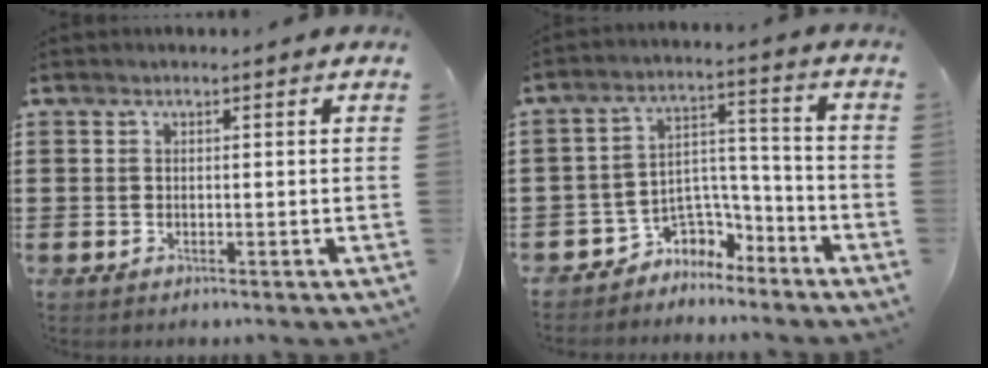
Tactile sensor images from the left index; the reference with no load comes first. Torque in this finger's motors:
{"motor_torque": [-0.10, 0.27, -0.01, -0.01]}